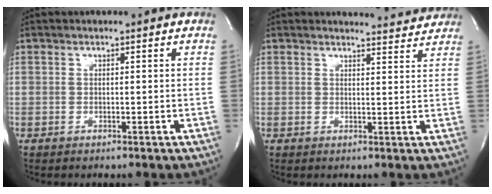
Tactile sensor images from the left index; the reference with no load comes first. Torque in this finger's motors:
{"motor_torque": [0.69, -0.82, 0.09, 0.02]}